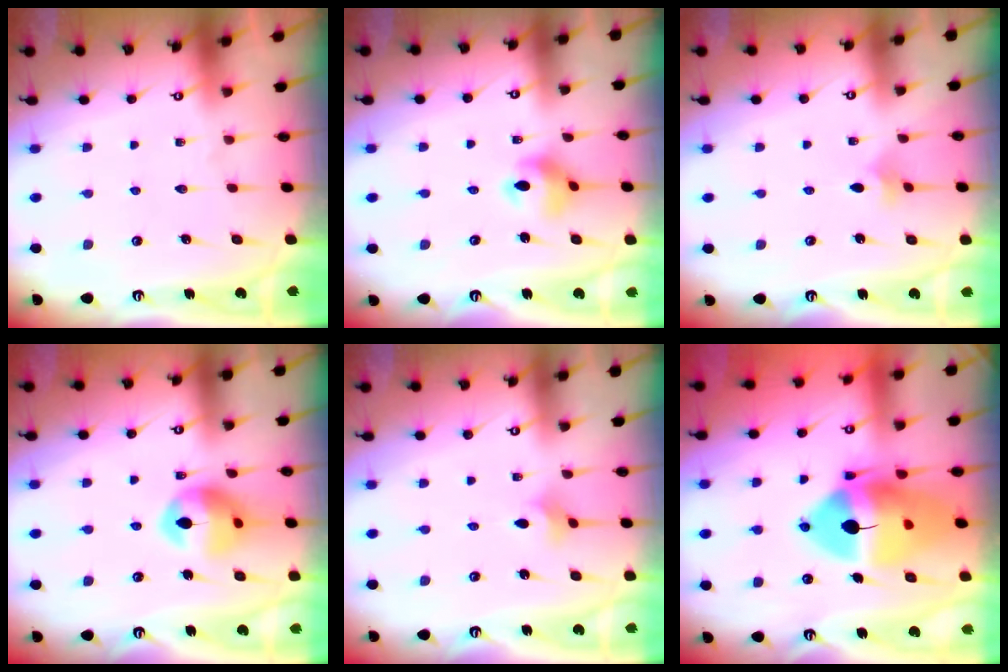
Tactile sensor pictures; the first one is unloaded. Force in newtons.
{"total": 7.3, "press": 7.3, "slide": 0.5}
{"total": 2.4, "press": 2.3, "slide": 0.5}
{"total": 13.2, "press": 13.2, "slide": 1.6}
{"total": 2.6, "press": 2.6, "slide": 0.6}
{"total": 19.6, "press": 19.5, "slide": 2.7}